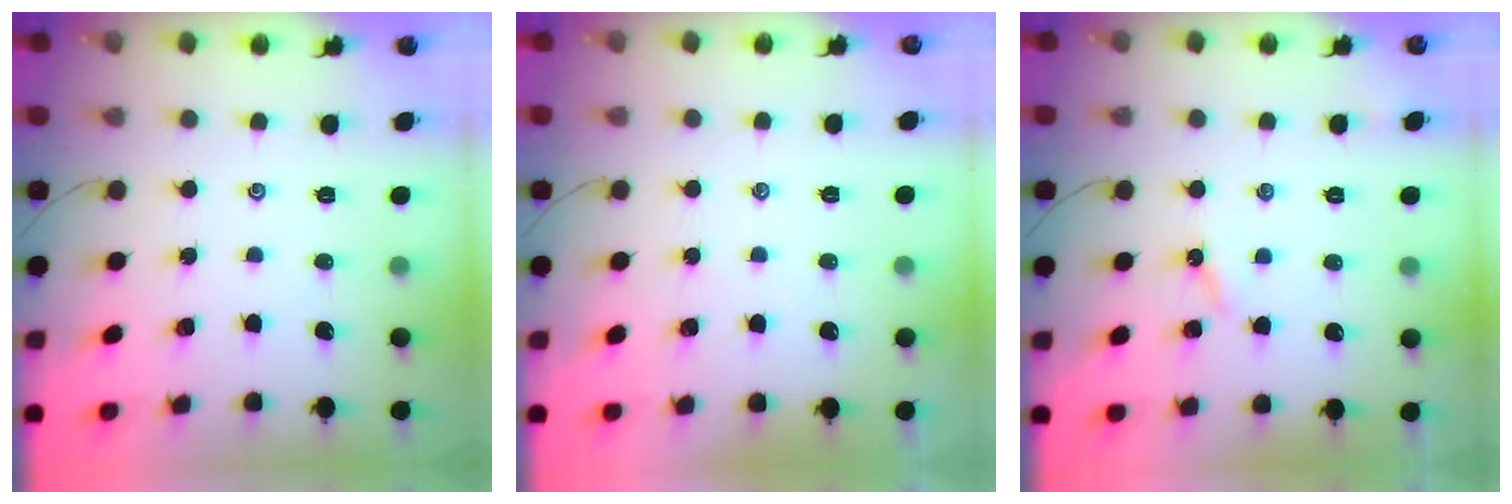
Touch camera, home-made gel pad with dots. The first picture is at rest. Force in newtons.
{"total": 1.9, "press": 1.8, "slide": 0.4}
{"total": 2.9, "press": 2.8, "slide": 0.4}